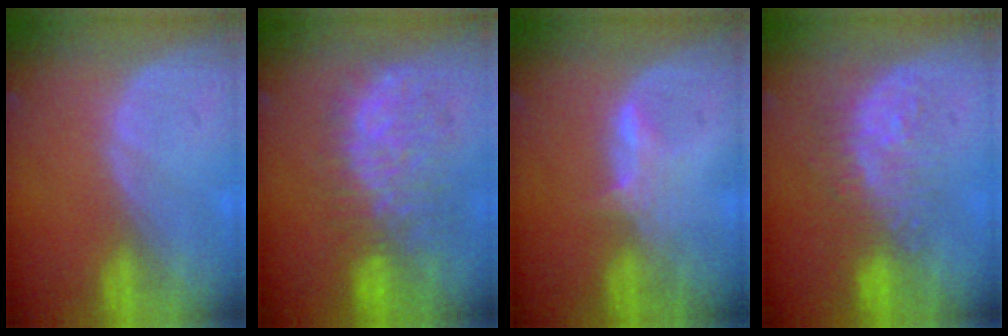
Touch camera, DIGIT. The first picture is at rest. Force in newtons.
{"total": 10.3, "press": 9.4, "slide": 4.3}
{"total": 2.9, "press": 2.9, "slide": 0.4}
{"total": 8.9, "press": 8.3, "slide": 3.2}